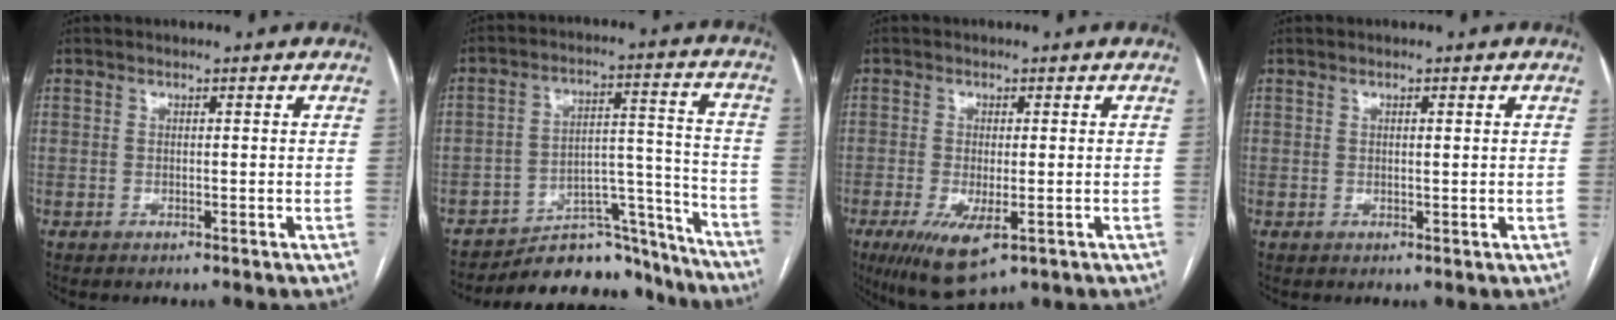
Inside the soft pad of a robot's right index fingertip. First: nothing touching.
{"total": 16.7, "force": [-15.7, 5.3, 2.5], "torque": [-0.012, 0.063, -0.226]}
{"total": 8.1, "force": [-3.7, 2.7, 6.8], "torque": [-0.116, -0.022, -0.052]}
{"total": 0.7, "force": [0.3, 0.2, 0.7], "torque": [-0.011, 0.000, 0.004]}